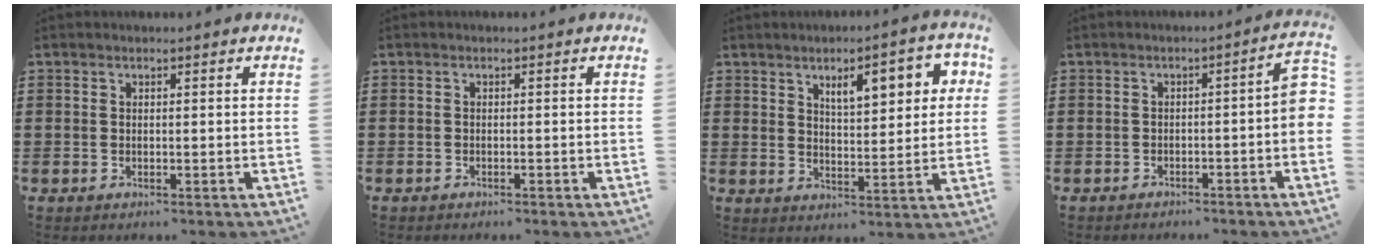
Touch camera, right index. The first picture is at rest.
{"total": 0.6, "force": [-0.6, 0.0, 0.1], "torque": [-0.003, -0.001, -0.012]}
{"total": 6.8, "force": [3.3, 2.7, 5.4], "torque": [-0.081, -0.003, 0.046]}
{"total": 3.5, "force": [-1.8, 0.6, 3.0], "torque": [-0.039, 0.000, -0.035]}